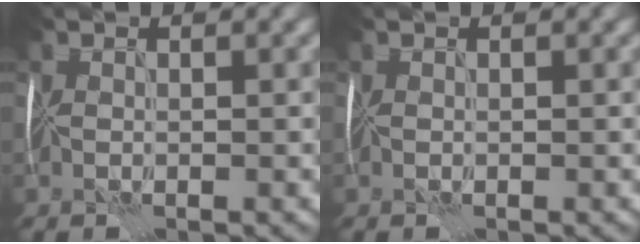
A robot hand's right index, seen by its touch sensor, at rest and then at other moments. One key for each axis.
{"total": 0.0}